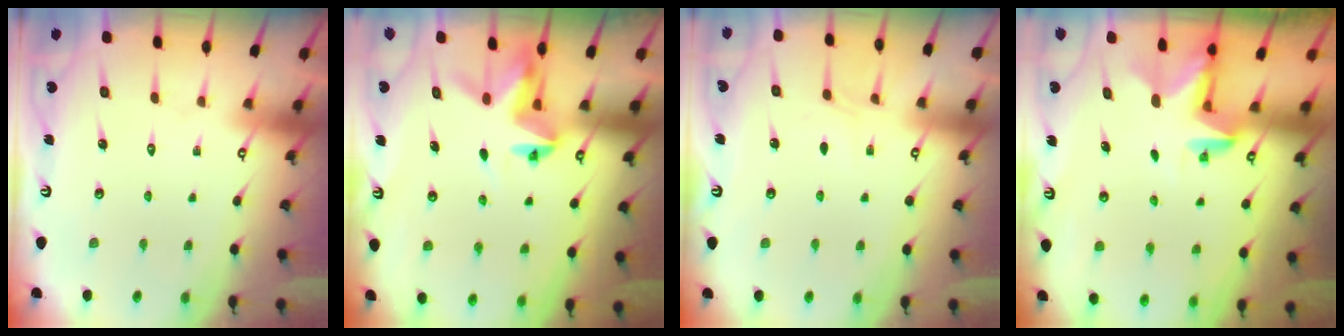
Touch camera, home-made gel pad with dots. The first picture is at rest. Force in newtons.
{"total": 4.9, "press": 4.9, "slide": 0.2}
{"total": 4.3, "press": 4.3, "slide": 0.5}
{"total": 2.8, "press": 2.8, "slide": 0.2}